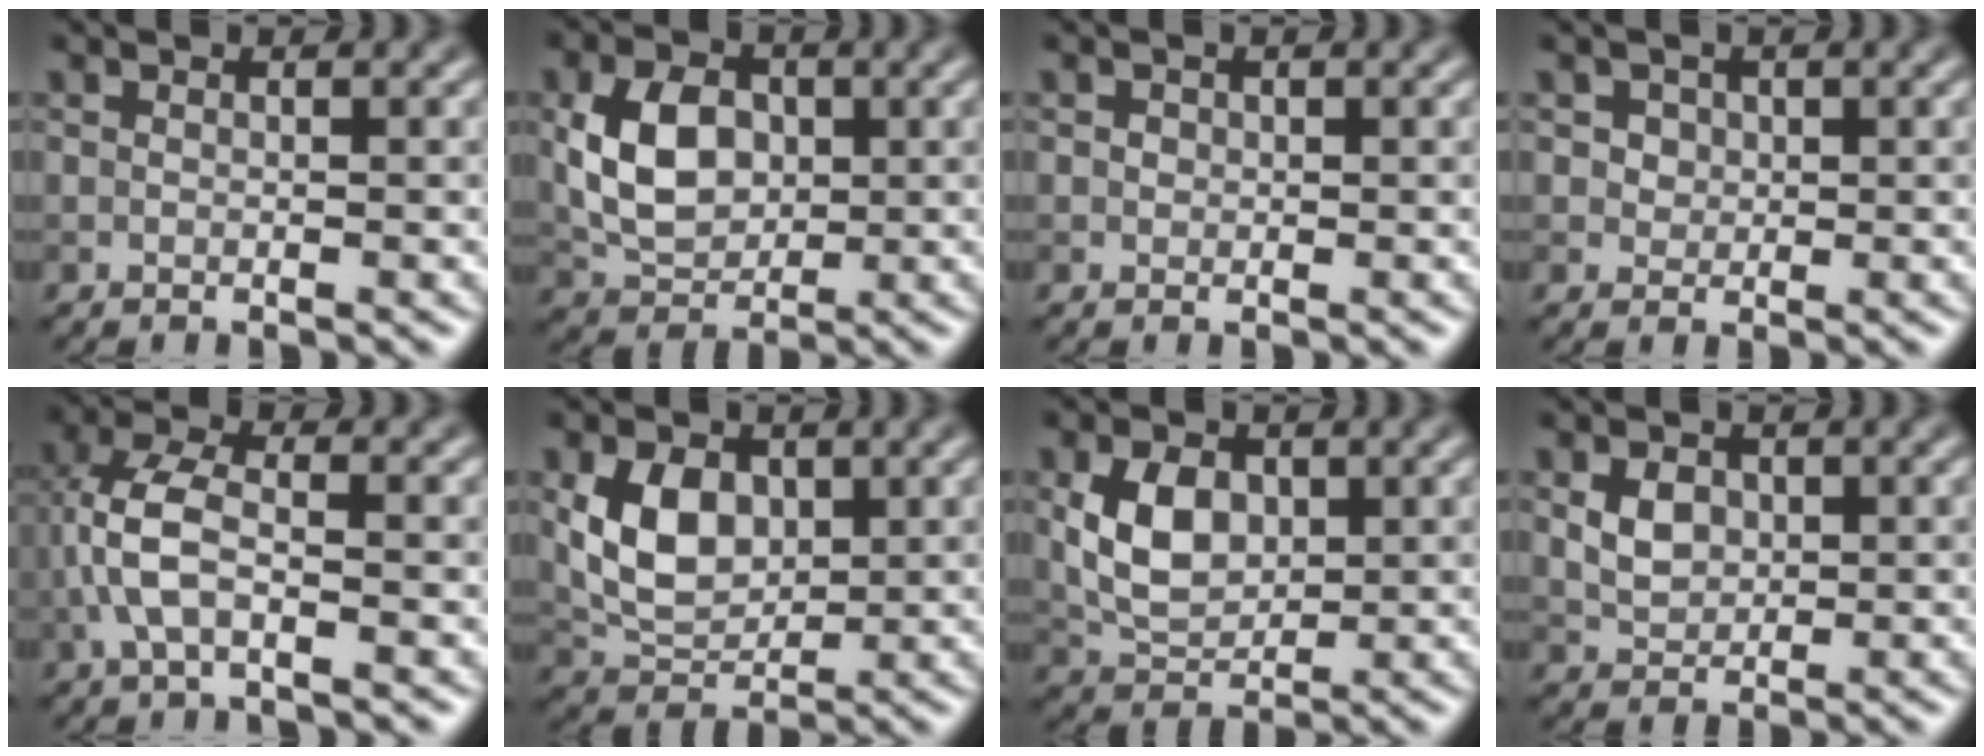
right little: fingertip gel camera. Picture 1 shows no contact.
{"total": 5.7, "force": [0.4, 4.1, 3.9], "torque": [-0.082, 0.000, 0.009]}
{"total": 0.6, "force": [0.1, 0.6, 0.1], "torque": [0.000, -0.003, 0.000]}
{"total": 2.0, "force": [0.9, 1.7, 0.8], "torque": [-0.017, 0.002, 0.021]}
{"total": 4.3, "force": [-1.1, 1.8, 3.7], "torque": [-0.085, 0.011, -0.030]}
{"total": 5.2, "force": [0.9, 3.7, 3.6], "torque": [-0.079, -0.003, 0.019]}
{"total": 4.7, "force": [0.7, 3.3, 3.3], "torque": [-0.074, -0.001, 0.014]}
{"total": 2.3, "force": [0.5, 1.9, 1.3], "torque": [-0.031, -0.001, 0.008]}